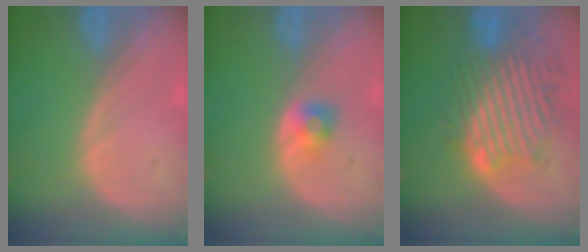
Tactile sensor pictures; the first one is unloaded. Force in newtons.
{"total": 2.3, "press": 2.2, "slide": 0.5}
{"total": 11.0, "press": 10.2, "slide": 4.1}